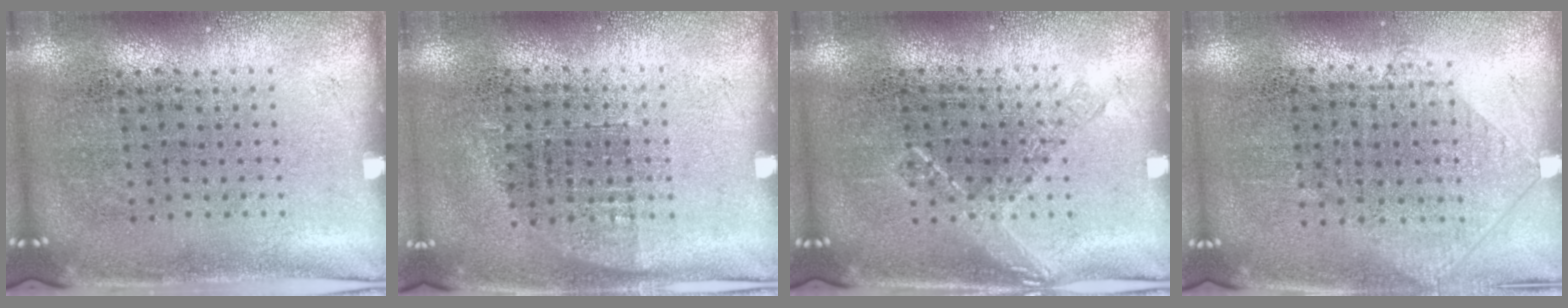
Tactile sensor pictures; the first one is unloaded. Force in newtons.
{"total": 0.6, "press": 0.6, "slide": 0.2}
{"total": 0.9, "press": 0.8, "slide": 0.3}
{"total": 0.9, "press": 0.8, "slide": 0.3}